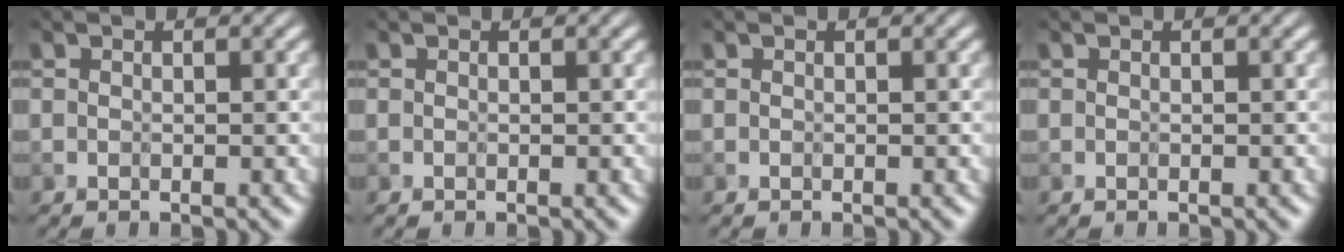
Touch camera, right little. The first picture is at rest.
{"total": 0.0}
{"total": 0.0}
{"total": 0.0}